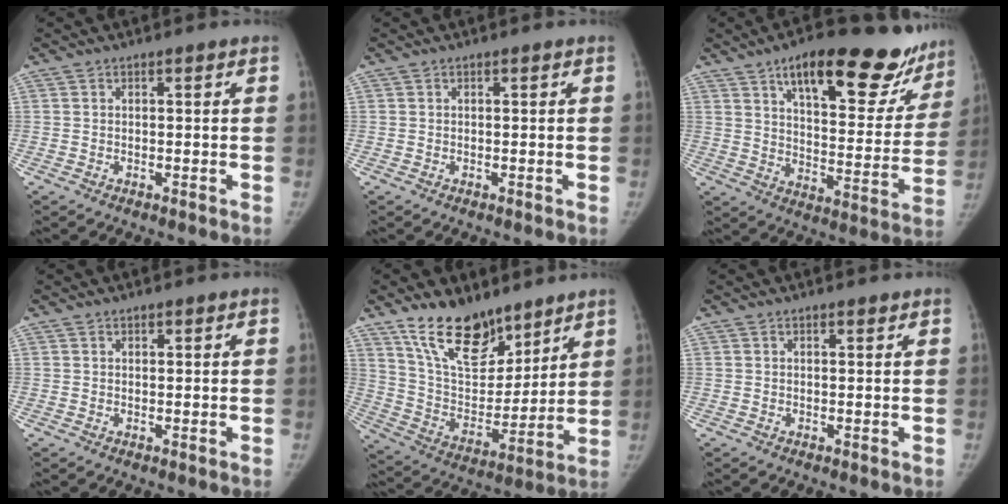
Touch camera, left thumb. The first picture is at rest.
{"total": 0.0}
{"total": 25.6, "force": [17.6, 9.4, 16.0], "torque": [-0.181, -0.064, 0.246]}
{"total": 0.6, "force": [0.4, 0.4, 0.2], "torque": [0.005, -0.002, 0.005]}
{"total": 17.0, "force": [12.2, 8.4, 8.4], "torque": [-0.094, -0.073, 0.227]}
{"total": 0.9, "force": [0.7, 0.4, 0.5], "torque": [-0.008, -0.004, 0.010]}